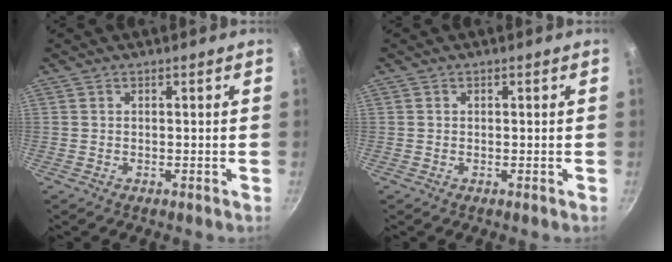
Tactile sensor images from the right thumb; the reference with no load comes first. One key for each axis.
{"total": 0.0}